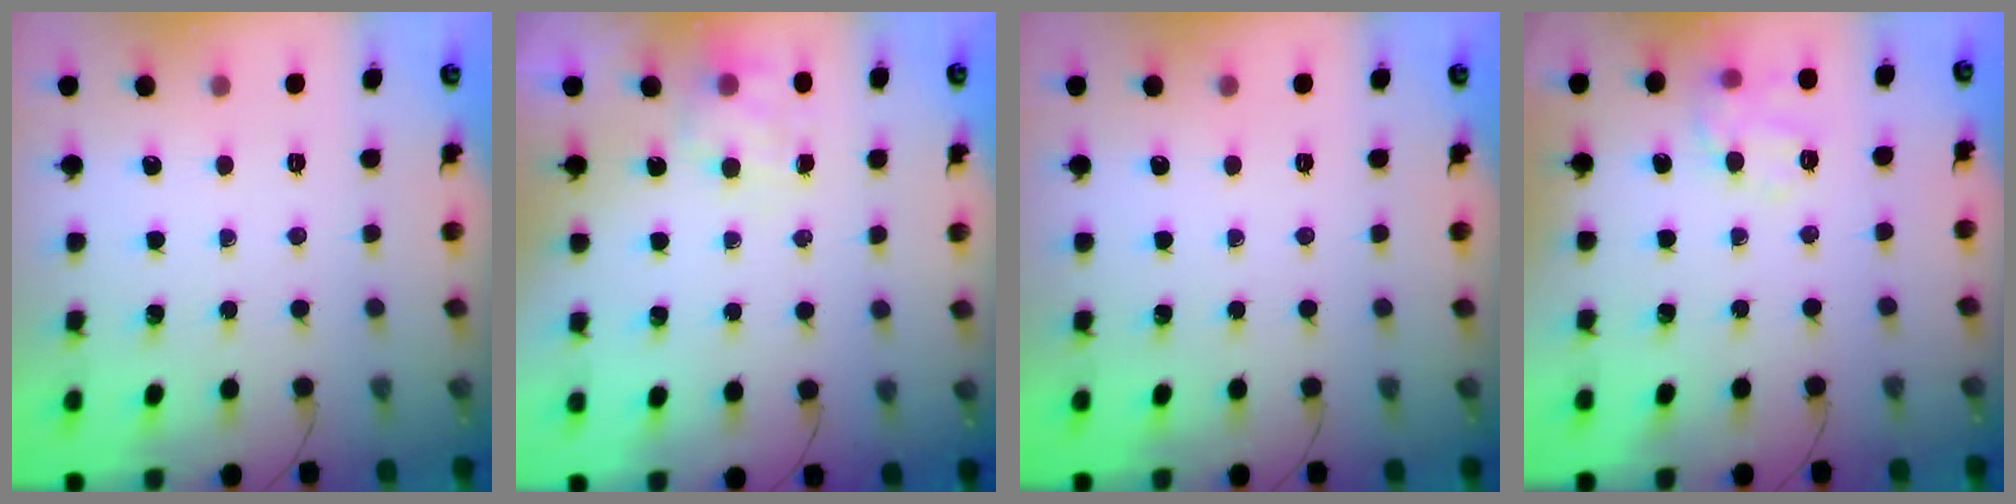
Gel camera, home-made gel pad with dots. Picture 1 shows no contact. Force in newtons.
{"total": 6.2, "press": 6.0, "slide": 1.5}
{"total": 0.0}
{"total": 10.2, "press": 10.2, "slide": 0.2}